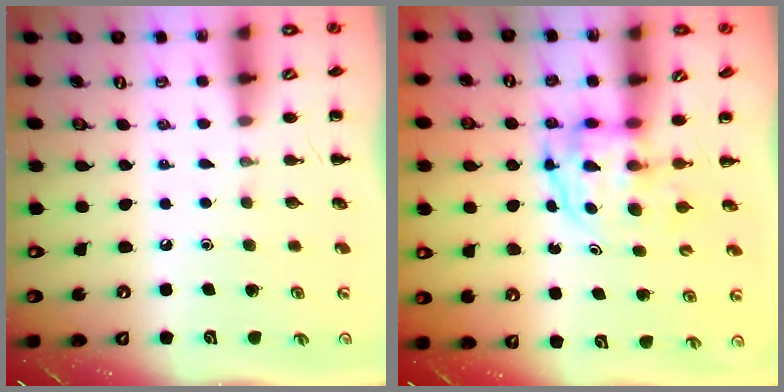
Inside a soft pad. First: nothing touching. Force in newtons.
{"total": 3.8, "press": 3.8, "slide": 0.3}